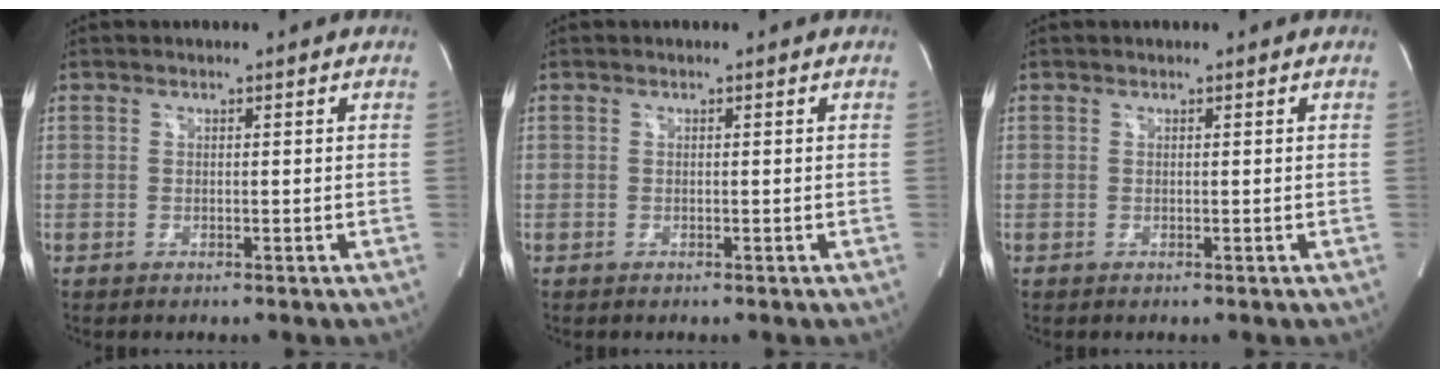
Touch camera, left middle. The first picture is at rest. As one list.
[{"total": 0.0}, {"total": 0.0}]